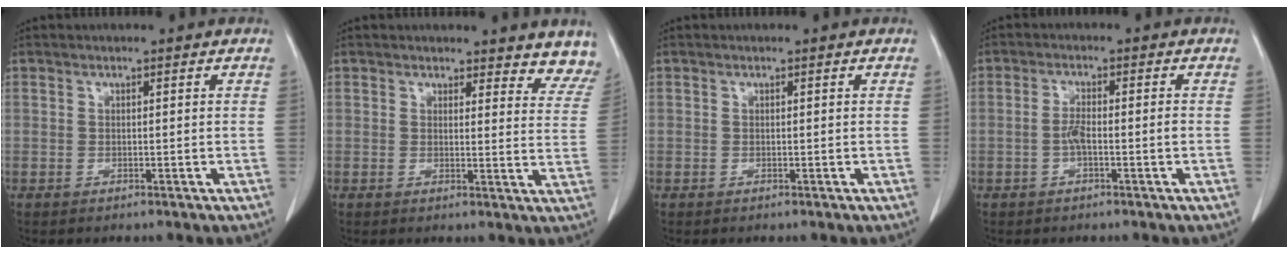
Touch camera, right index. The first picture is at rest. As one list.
[{"total": 8.3, "force": [7.7, 2.8, 0.9], "torque": [0.041, -0.026, 0.054]}, {"total": 0.0}, {"total": 2.9, "force": [-0.9, 0.4, 2.8], "torque": [-0.056, 0.003, -0.016]}]